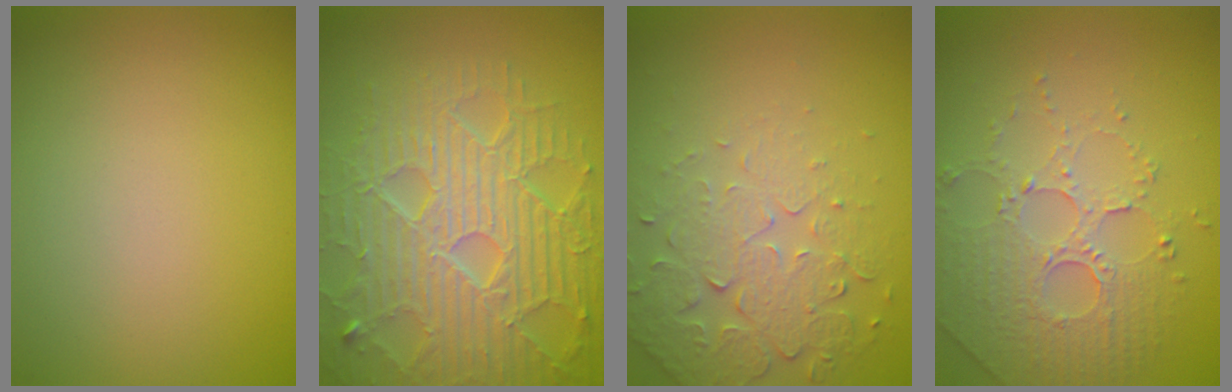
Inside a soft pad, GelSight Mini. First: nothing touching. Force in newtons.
{"total": 9.2, "press": 6.6, "slide": 6.5}
{"total": 5.2, "press": 3.7, "slide": 3.6}
{"total": 5.0, "press": 3.5, "slide": 3.6}